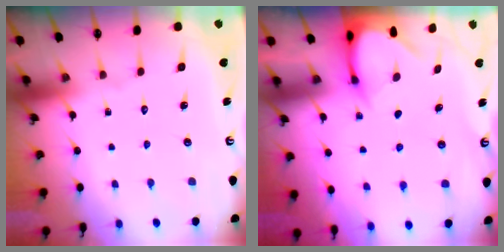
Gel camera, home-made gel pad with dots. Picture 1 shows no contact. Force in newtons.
{"total": 3.8, "press": 3.8, "slide": 0.3}